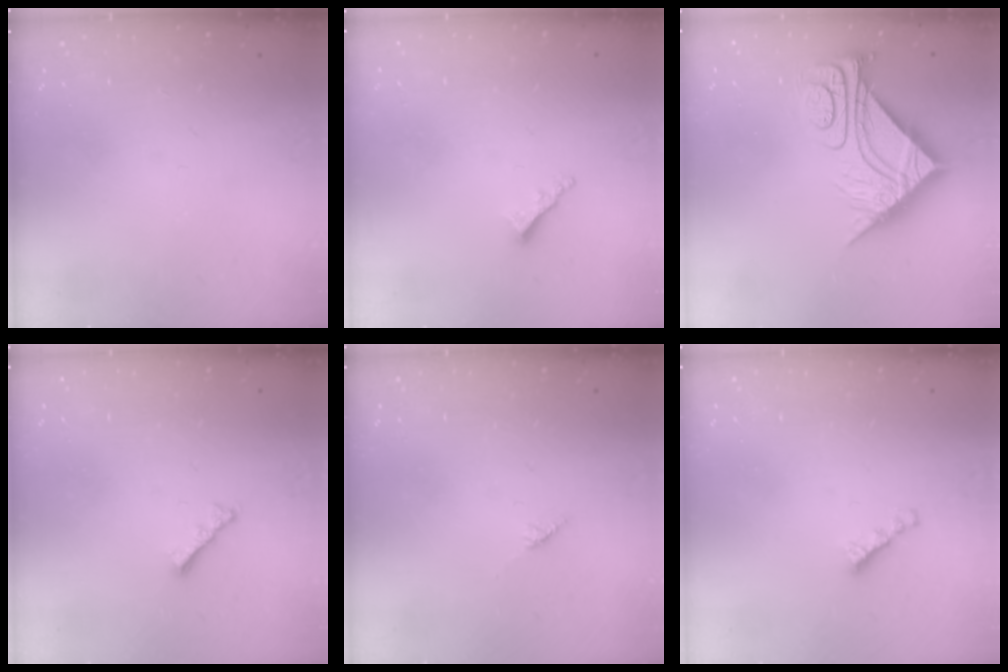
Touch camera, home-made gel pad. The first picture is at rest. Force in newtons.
{"total": 2.0, "press": 2.0, "slide": 0.5}
{"total": 10.4, "press": 10.4, "slide": 1.1}
{"total": 3.0, "press": 3.0, "slide": 0.5}
{"total": 2.7, "press": 2.7, "slide": 0.2}
{"total": 2.7, "press": 2.7, "slide": 0.2}